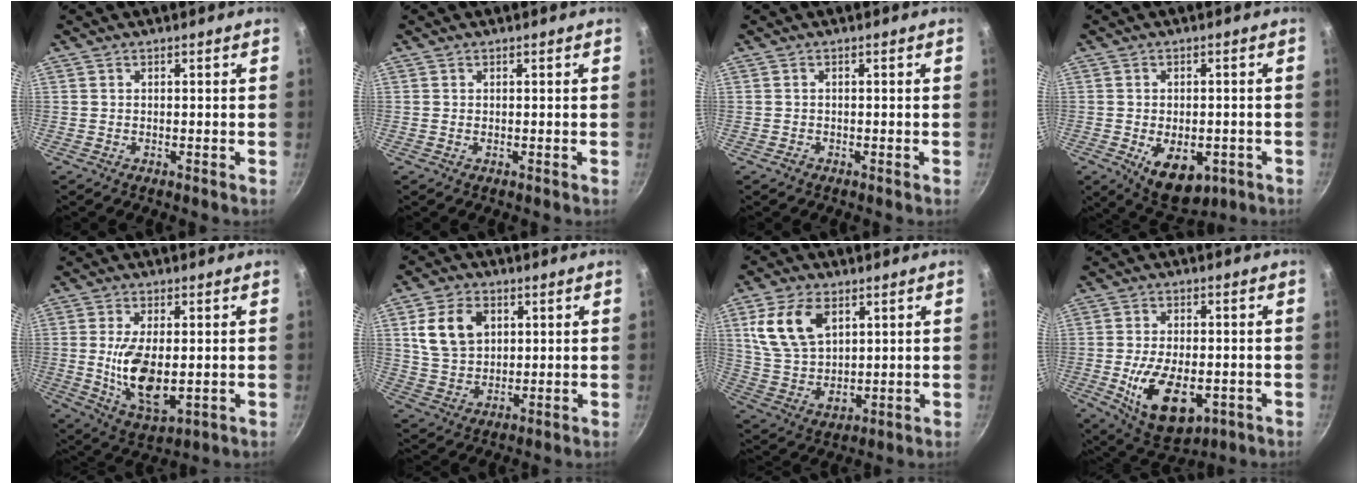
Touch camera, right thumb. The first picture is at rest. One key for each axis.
{"total": 0.0}
{"total": 0.8, "fx": -0.5, "fy": 0.6, "fz": 0.2, "tx": -0.003, "ty": 0.001, "tz": -0.011}
{"total": 10.5, "fx": -3.8, "fy": 6.2, "fz": 7.5, "tx": -0.095, "ty": 0.006, "tz": -0.040}
{"total": 11.5, "fx": -0.4, "fy": 5.4, "fz": 10.2, "tx": -0.182, "ty": -0.021, "tz": 0.004}
{"total": 10.7, "fx": 3.3, "fy": 7.8, "fz": 6.6, "tx": -0.102, "ty": -0.005, "tz": 0.067}
{"total": 14.0, "fx": 5.3, "fy": 8.7, "fz": 9.6, "tx": -0.166, "ty": -0.022, "tz": 0.115}
{"total": 14.1, "fx": -3.8, "fy": 7.8, "fz": 11.2, "tx": -0.174, "ty": 0.000, "tz": -0.043}